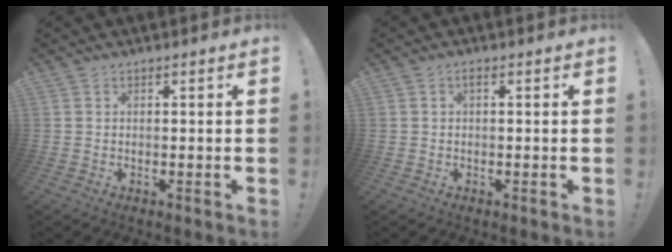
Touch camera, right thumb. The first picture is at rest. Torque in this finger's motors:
{"motor_torque": [0.38, 0.21, 0.28, 0.13, -0.06]}